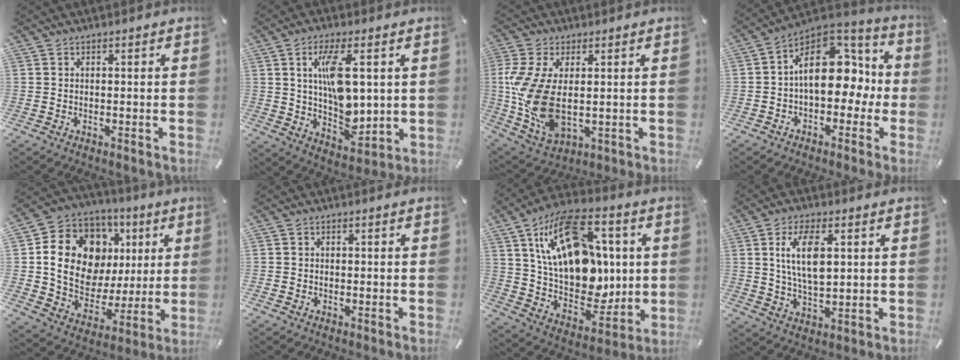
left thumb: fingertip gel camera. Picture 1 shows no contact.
{"total": 12.1, "force": [3.5, 5.7, 10.1], "torque": [-0.177, -0.017, 0.055]}
{"total": 13.6, "force": [0.4, 7.5, 11.3], "torque": [-0.268, -0.019, 0.010]}
{"total": 17.9, "force": [2.2, 12.0, 13.1], "torque": [-0.198, -0.008, 0.042]}
{"total": 18.5, "force": [5.1, 14.6, 10.2], "torque": [-0.183, -0.029, 0.100]}
{"total": 0.8, "force": [-0.3, 0.7, 0.2], "torque": [-0.002, 0.003, -0.008]}
{"total": 22.4, "force": [7.0, 13.8, 16.2], "torque": [-0.307, -0.034, 0.118]}
{"total": 10.3, "force": [3.0, 4.8, 8.6], "torque": [-0.178, -0.005, 0.044]}